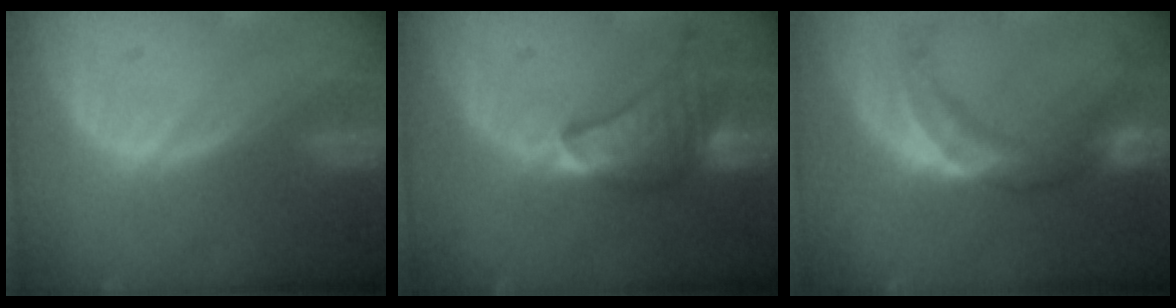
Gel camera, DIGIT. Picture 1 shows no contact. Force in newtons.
{"total": 8.6, "press": 8.3, "slide": 2.1}
{"total": 9.5, "press": 9.2, "slide": 2.5}